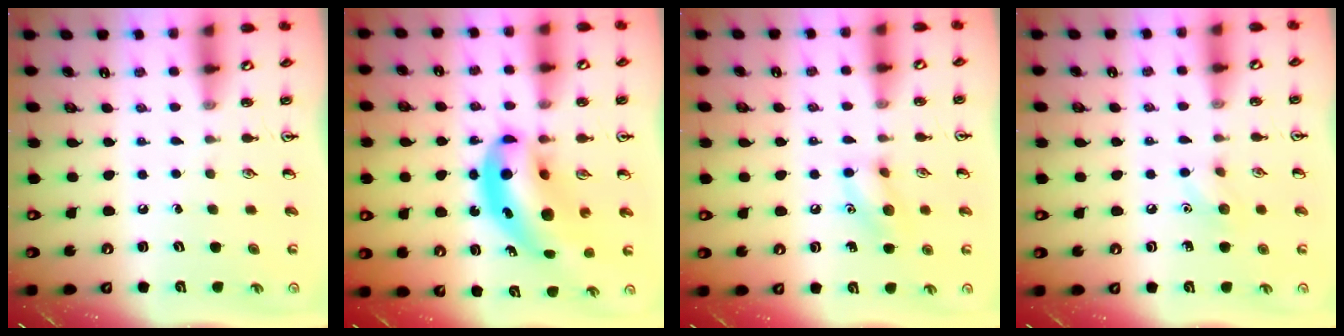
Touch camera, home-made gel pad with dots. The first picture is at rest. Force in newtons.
{"total": 14.1, "press": 13.4, "slide": 4.2}
{"total": 8.8, "press": 8.7, "slide": 1.1}
{"total": 6.2, "press": 6.0, "slide": 1.5}